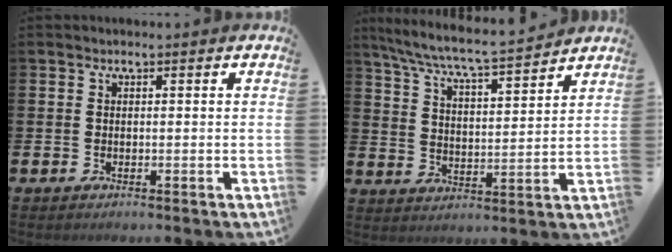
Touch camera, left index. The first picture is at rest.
{"total": 7.2, "force": [6.8, 0.1, 2.3], "torque": [-0.074, -0.051, 0.115]}